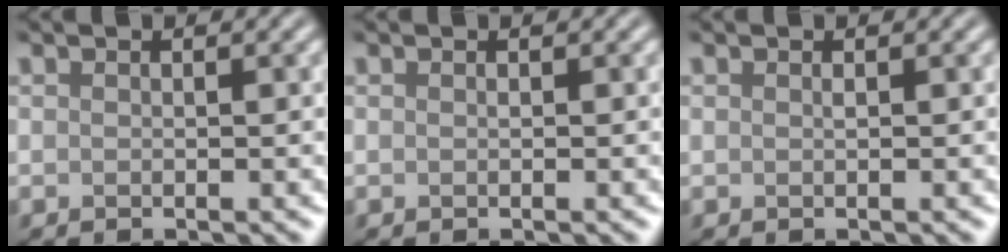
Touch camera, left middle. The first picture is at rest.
{"total": 0.0}
{"total": 0.0}